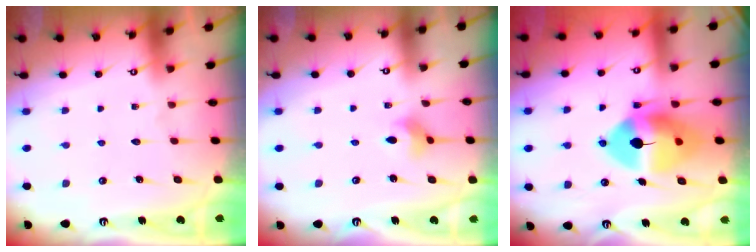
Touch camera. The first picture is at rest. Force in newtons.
{"total": 3.0, "press": 3.0, "slide": 0.5}
{"total": 14.9, "press": 14.7, "slide": 2.5}